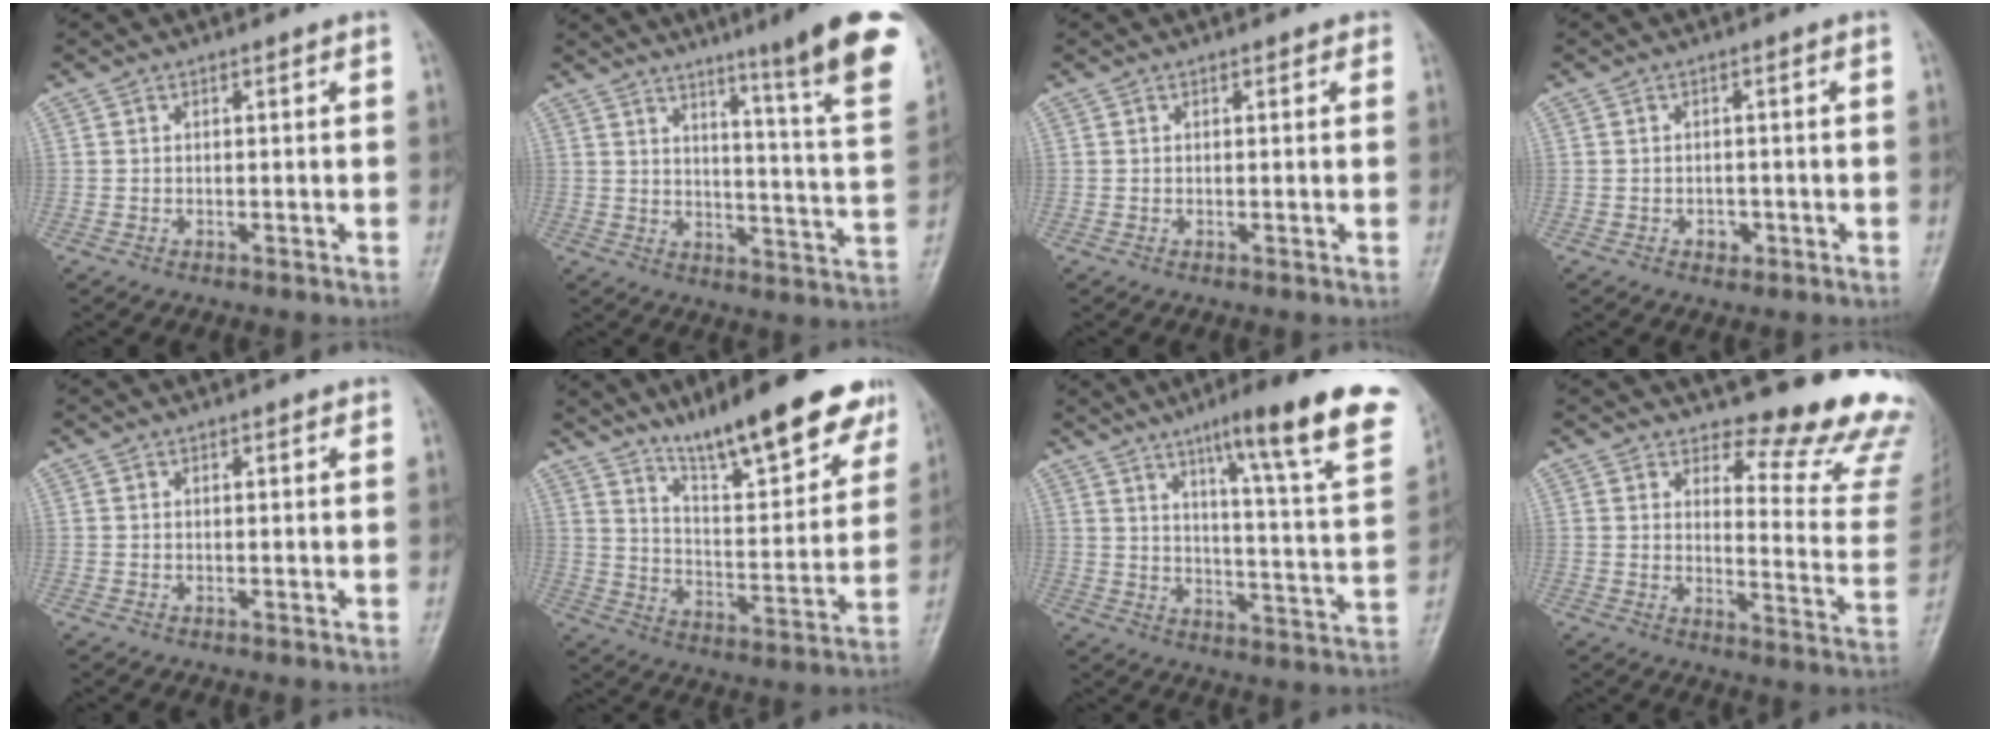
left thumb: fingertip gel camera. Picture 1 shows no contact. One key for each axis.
{"total": 19.5, "fx": 12.5, "fy": 1.0, "fz": 15.0, "tx": -0.173, "ty": -0.074, "tz": 0.159}
{"total": 0.8, "fx": 0.5, "fy": 0.6, "fz": 0.4, "tx": 0.005, "ty": 0.000, "tz": 0.000}
{"total": 2.0, "fx": -0.8, "fy": 1.5, "fz": 0.9, "tx": -0.003, "ty": 0.004, "tz": -0.008}
{"total": 0.6, "fx": 0.4, "fy": 0.4, "fz": 0.3, "tx": -0.001, "ty": -0.001, "tz": 0.001}
{"total": 20.0, "fx": 14.5, "fy": 4.8, "fz": 12.8, "tx": -0.151, "ty": -0.073, "tz": 0.231}
{"total": 22.7, "fx": 13.8, "fy": 2.8, "fz": 17.8, "tx": -0.225, "ty": -0.053, "tz": 0.188}
{"total": 16.3, "fx": 14.8, "fy": 3.8, "fz": 5.6, "tx": -0.024, "ty": -0.165, "tz": 0.163}